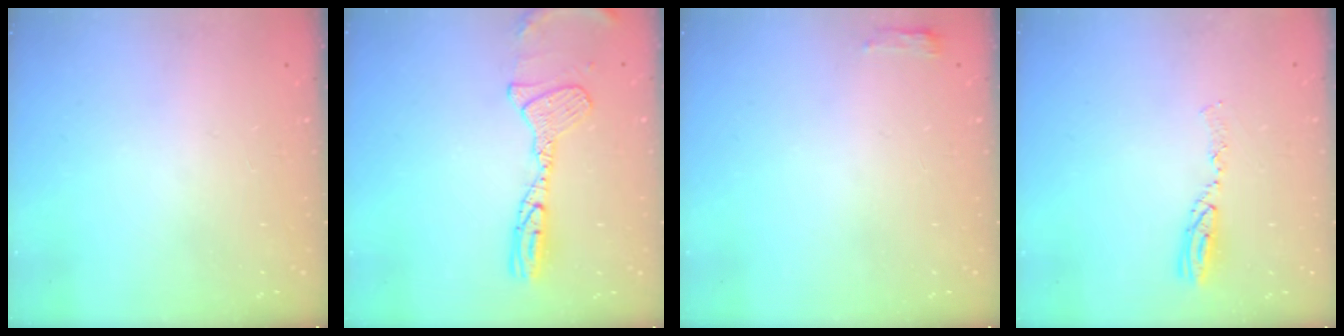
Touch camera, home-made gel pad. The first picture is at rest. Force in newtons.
{"total": 12.6, "press": 12.5, "slide": 1.4}
{"total": 3.3, "press": 3.2, "slide": 0.9}
{"total": 7.7, "press": 7.7, "slide": 0.7}